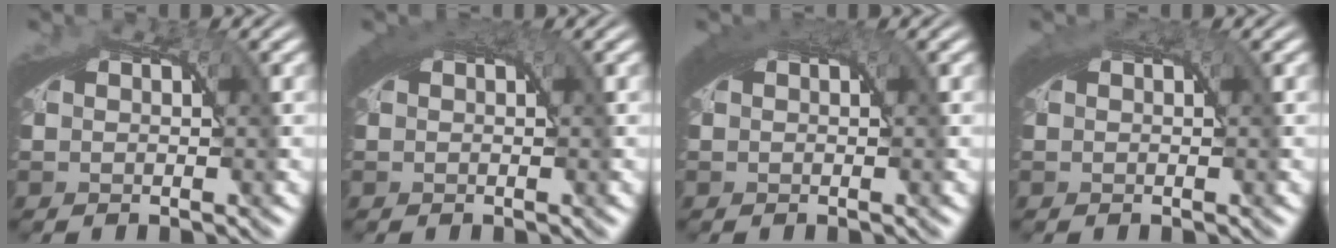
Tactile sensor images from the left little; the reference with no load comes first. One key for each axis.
{"total": 2.2, "fx": 1.1, "fy": 0.5, "fz": 1.8, "tx": -0.020, "ty": 0.010, "tz": 0.014}
{"total": 2.5, "fx": 1.3, "fy": 0.6, "fz": 2.0, "tx": -0.024, "ty": 0.012, "tz": 0.015}
{"total": 1.5, "fx": 0.7, "fy": 0.6, "fz": 1.1, "tx": -0.015, "ty": 0.004, "tz": 0.009}